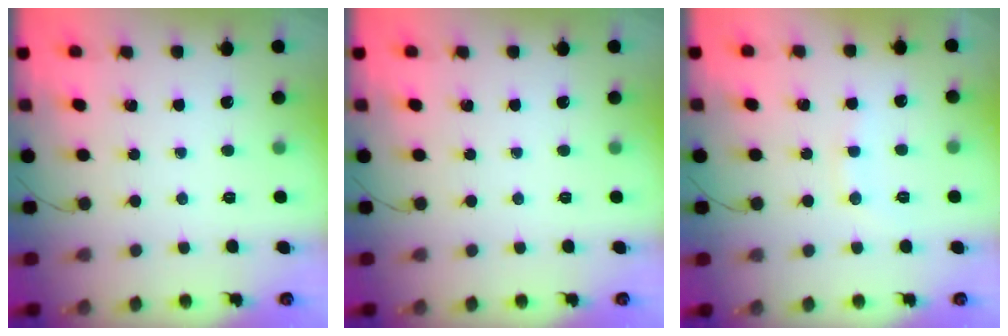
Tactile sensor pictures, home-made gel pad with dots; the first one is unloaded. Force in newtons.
{"total": 0.0}
{"total": 6.4, "press": 6.3, "slide": 1.2}